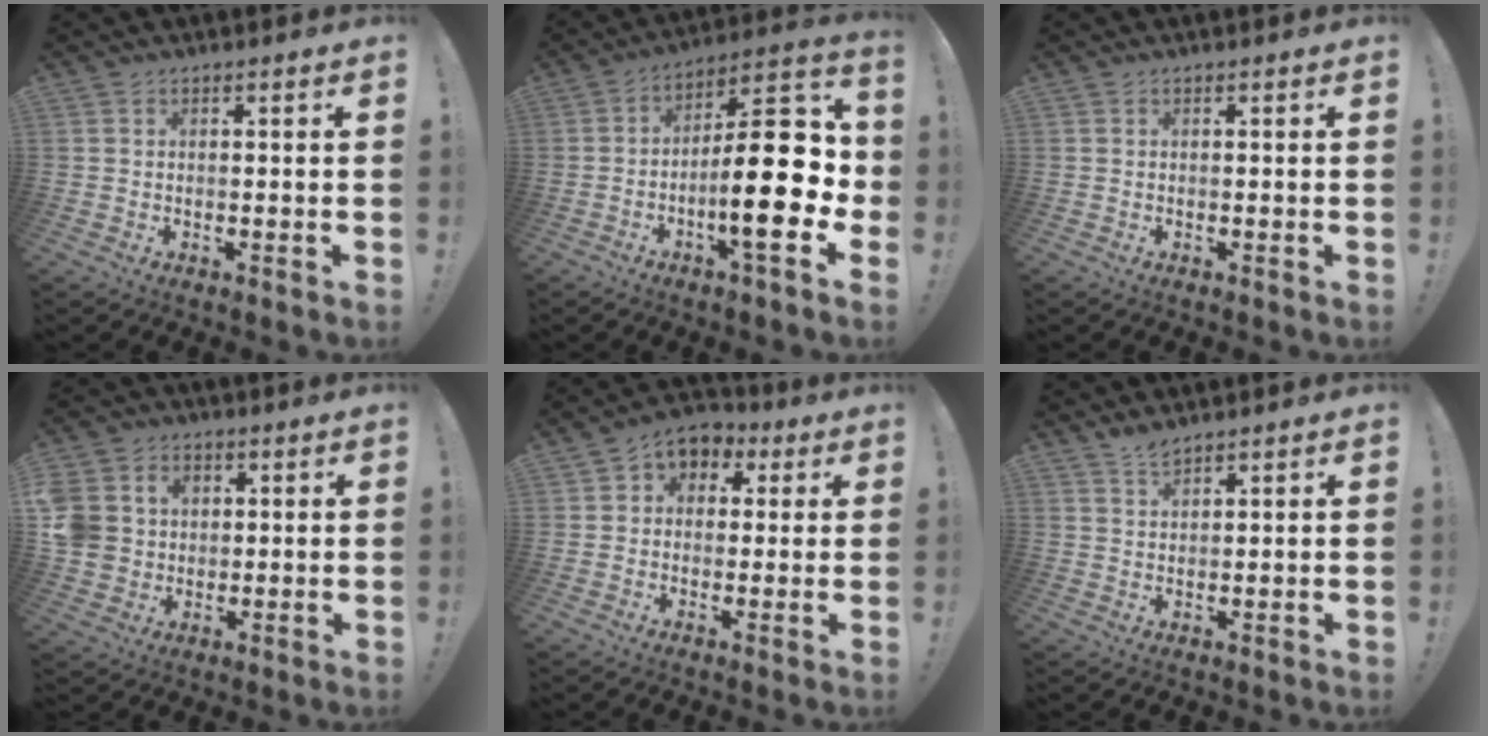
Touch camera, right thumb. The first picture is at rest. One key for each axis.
{"total": 23.3, "fx": -3.5, "fy": 7.2, "fz": 21.9, "tx": -0.342, "ty": 0.024, "tz": -0.051}
{"total": 0.0}
{"total": 9.5, "fx": 1.5, "fy": 8.8, "fz": 3.2, "tx": -0.066, "ty": -0.004, "tz": 0.033}
{"total": 5.5, "fx": 0.4, "fy": 5.0, "fz": 2.3, "tx": -0.026, "ty": 0.005, "tz": 0.013}
{"total": 3.2, "fx": 3.0, "fy": 0.7, "fz": 1.0, "tx": -0.008, "ty": -0.021, "tz": 0.052}